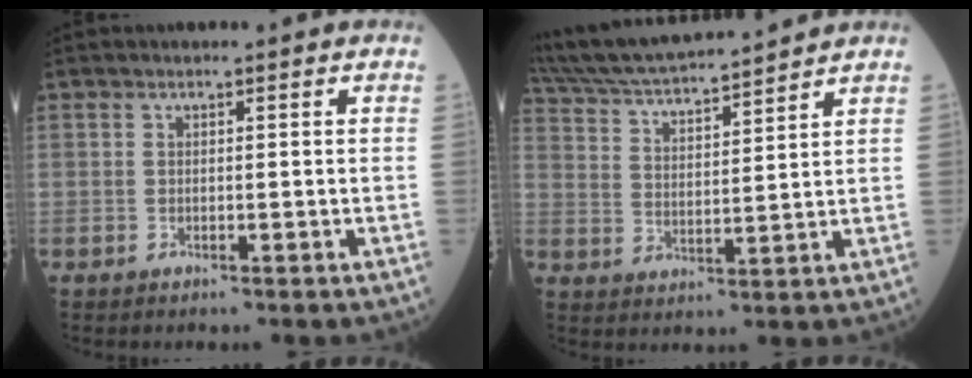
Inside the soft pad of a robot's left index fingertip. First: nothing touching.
{"total": 16.0, "force": [14.9, 1.0, 5.8], "torque": [-0.113, 0.025, 0.256]}